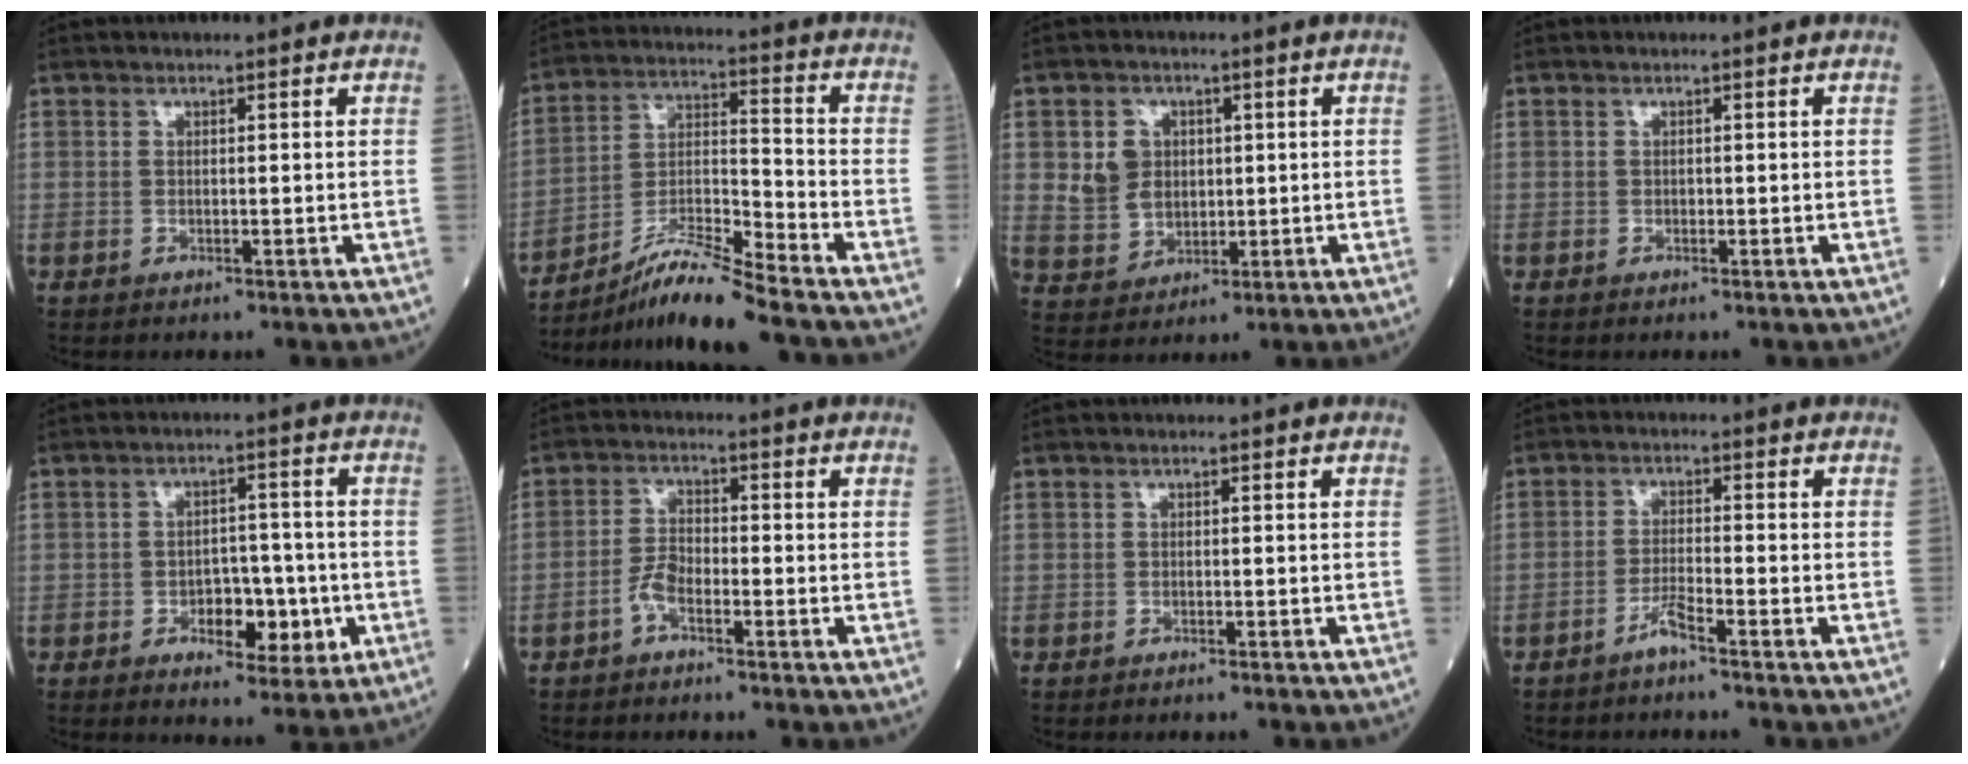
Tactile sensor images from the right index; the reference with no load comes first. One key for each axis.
{"total": 11.1, "fx": -9.8, "fy": -1.3, "fz": 5.1, "tx": -0.097, "ty": -0.006, "tz": -0.181}
{"total": 6.1, "fx": 1.3, "fy": 5.4, "fz": 2.6, "tx": -0.051, "ty": 0.014, "tz": 0.033}
{"total": 0.0}
{"total": 7.2, "fx": -2.1, "fy": 3.7, "fz": 5.9, "tx": -0.079, "ty": 0.007, "tz": -0.027}
{"total": 3.2, "fx": -2.0, "fy": 1.2, "fz": 2.2, "tx": -0.043, "ty": 0.006, "tz": -0.043}
{"total": 1.5, "fx": -1.4, "fy": 0.0, "fz": 0.5, "tx": -0.007, "ty": 0.000, "tz": -0.018}
{"total": 2.7, "fx": -2.2, "fy": -0.3, "fz": 1.6, "tx": -0.034, "ty": -0.001, "tz": -0.044}